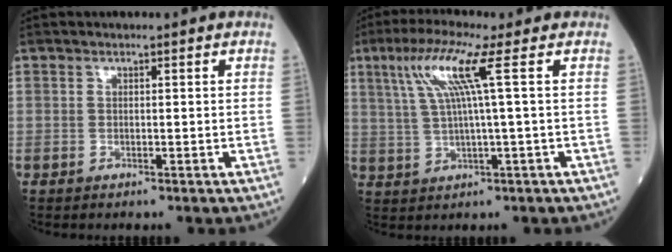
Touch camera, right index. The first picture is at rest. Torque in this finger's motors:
{"motor_torque": [0.66, 0.12, 0.50, 0.14]}